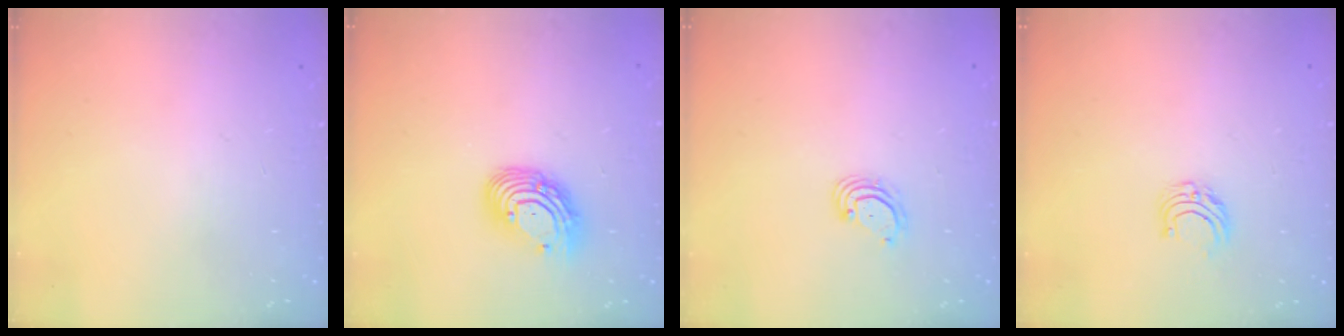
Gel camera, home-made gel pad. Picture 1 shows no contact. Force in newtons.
{"total": 10.8, "press": 10.8, "slide": 1.0}
{"total": 3.0, "press": 3.0, "slide": 0.2}
{"total": 5.0, "press": 5.0, "slide": 0.4}